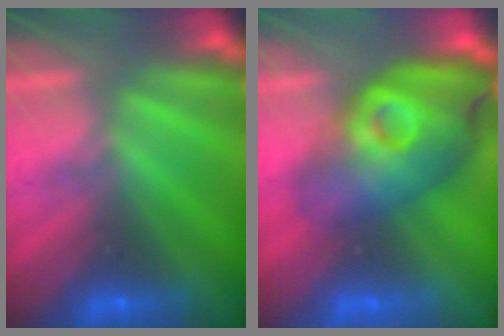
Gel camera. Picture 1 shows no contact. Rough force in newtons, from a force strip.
{"total": 3.7}